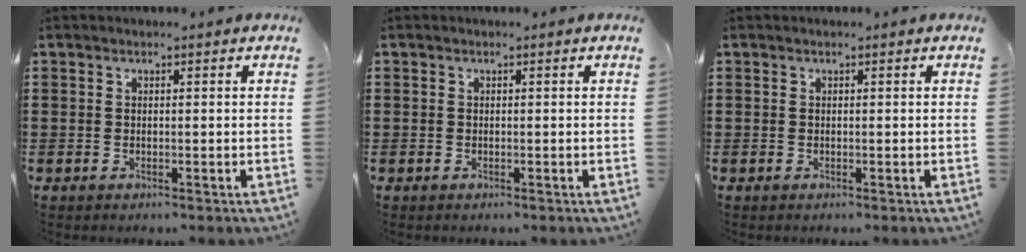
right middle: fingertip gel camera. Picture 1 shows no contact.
{"total": 0.0}
{"total": 0.0}